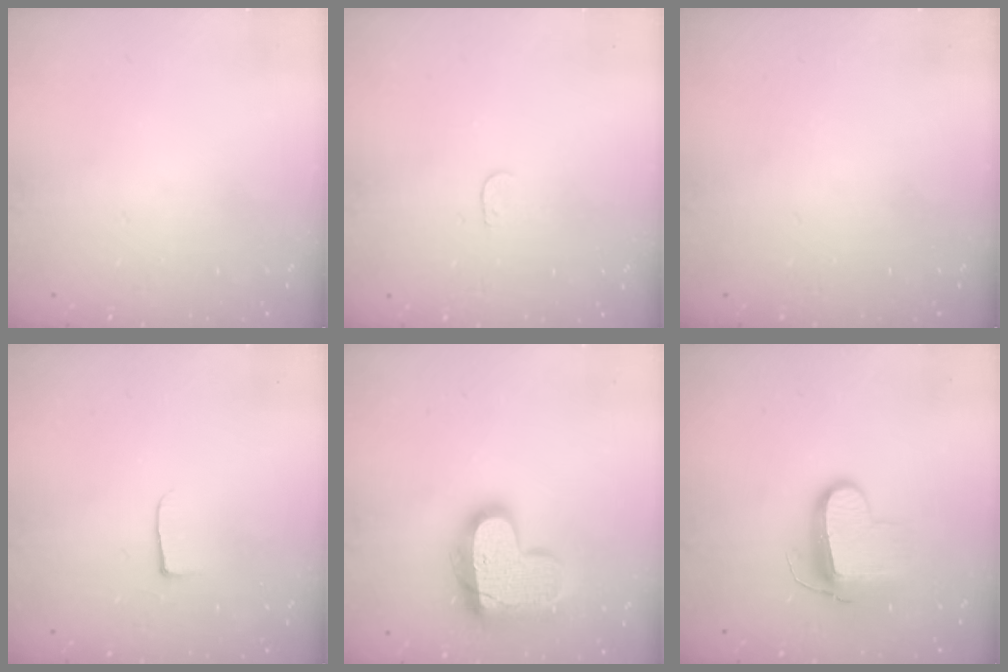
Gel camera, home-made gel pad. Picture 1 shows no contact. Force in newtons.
{"total": 3.2, "press": 3.2, "slide": 0.3}
{"total": 0.0}
{"total": 3.7, "press": 3.7, "slide": 0.5}
{"total": 18.3, "press": 18.2, "slide": 1.2}
{"total": 10.3, "press": 10.2, "slide": 1.3}